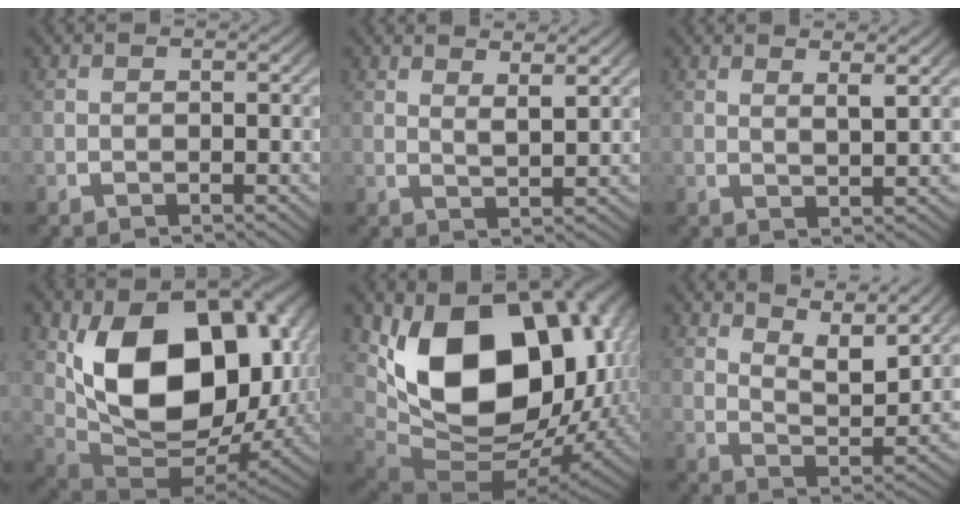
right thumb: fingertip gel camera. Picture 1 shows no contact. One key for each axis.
{"total": 2.7, "fx": 2.4, "fy": 0.4, "fz": 1.2, "tx": -0.021, "ty": -0.003, "tz": 0.046}
{"total": 2.2, "fx": 1.9, "fy": 0.2, "fz": 1.0, "tx": -0.019, "ty": -0.003, "tz": 0.038}
{"total": 17.9, "fx": -0.1, "fy": 11.6, "fz": 13.7, "tx": -0.262, "ty": -0.058, "tz": 0.024}
{"total": 20.0, "fx": -0.2, "fy": 13.1, "fz": 15.0, "tx": -0.291, "ty": -0.068, "tz": 0.028}
{"total": 5.0, "fx": 3.7, "fy": 1.5, "fz": 2.9, "tx": -0.054, "ty": -0.011, "tz": 0.068}